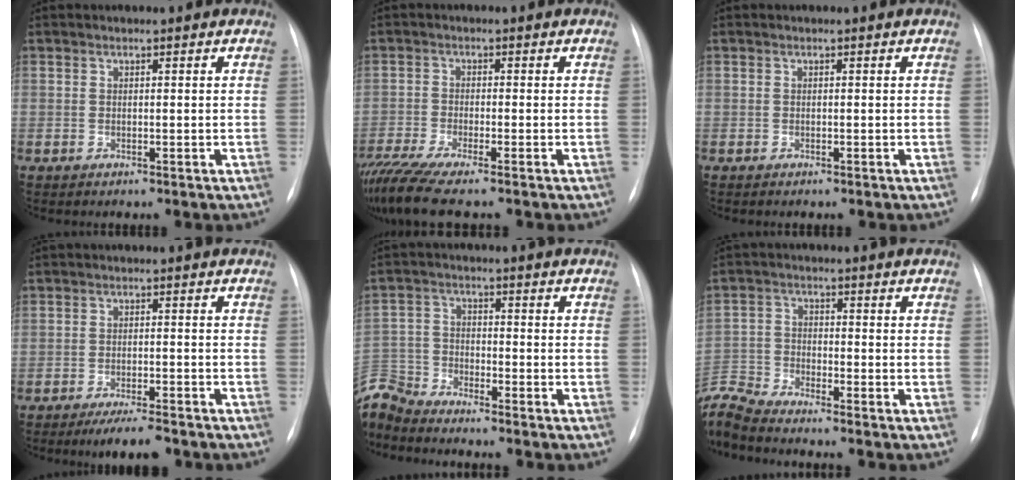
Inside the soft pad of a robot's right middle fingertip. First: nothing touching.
{"total": 8.6, "force": [-7.2, 0.0, 4.8], "torque": [-0.090, -0.023, -0.125]}
{"total": 0.0}
{"total": 5.6, "force": [-4.5, 0.8, 3.3], "torque": [-0.048, -0.010, -0.070]}
{"total": 7.7, "force": [-7.7, 0.5, 0.3], "torque": [-0.018, 0.002, -0.156]}
{"total": 8.0, "force": [-7.9, -1.0, 1.2], "torque": [-0.044, 0.004, -0.158]}